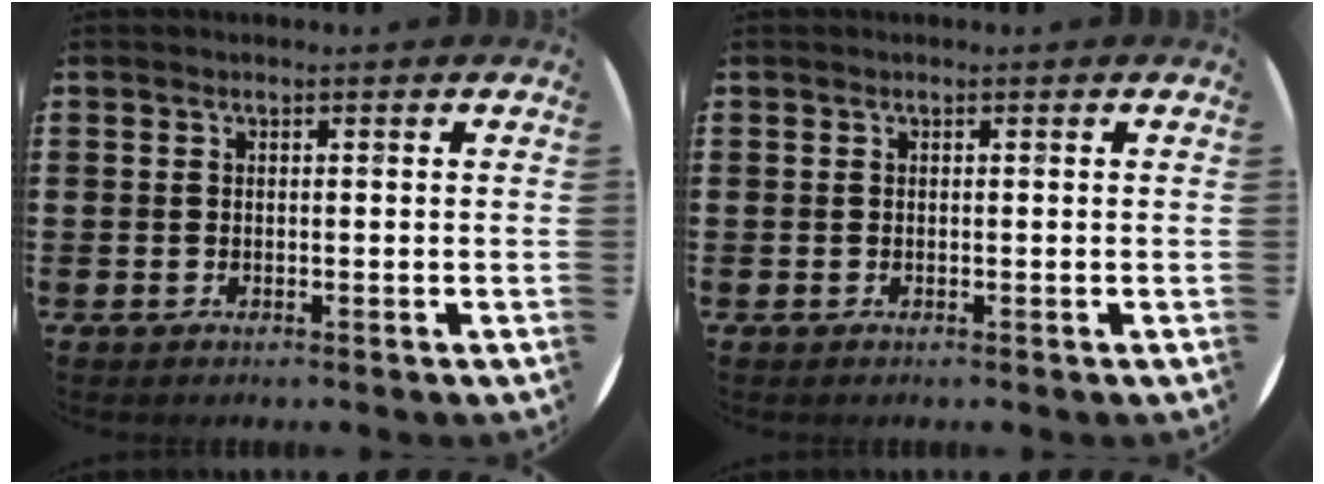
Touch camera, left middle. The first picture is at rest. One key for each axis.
{"total": 0.0}